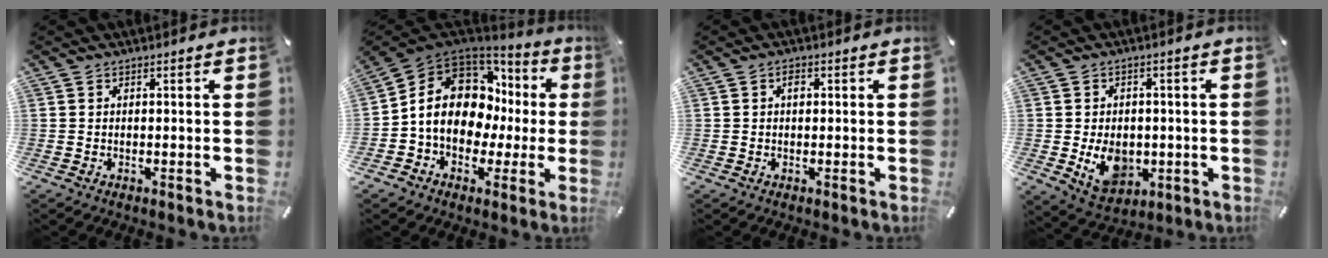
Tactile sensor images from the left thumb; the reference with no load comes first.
{"total": 14.5, "force": [1.8, 11.4, 8.8], "torque": [-0.159, -0.013, 0.036]}
{"total": 1.3, "force": [0.3, 0.9, 0.9], "torque": [-0.011, 0.002, 0.002]}
{"total": 10.3, "force": [-2.0, 7.9, 6.2], "torque": [-0.094, 0.007, -0.031]}